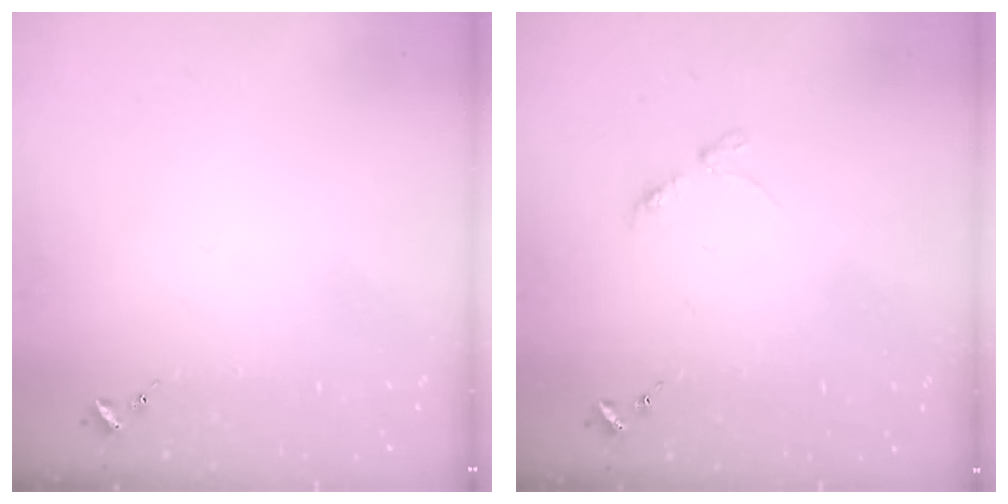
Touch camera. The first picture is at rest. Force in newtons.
{"total": 2.9, "press": 2.8, "slide": 0.4}